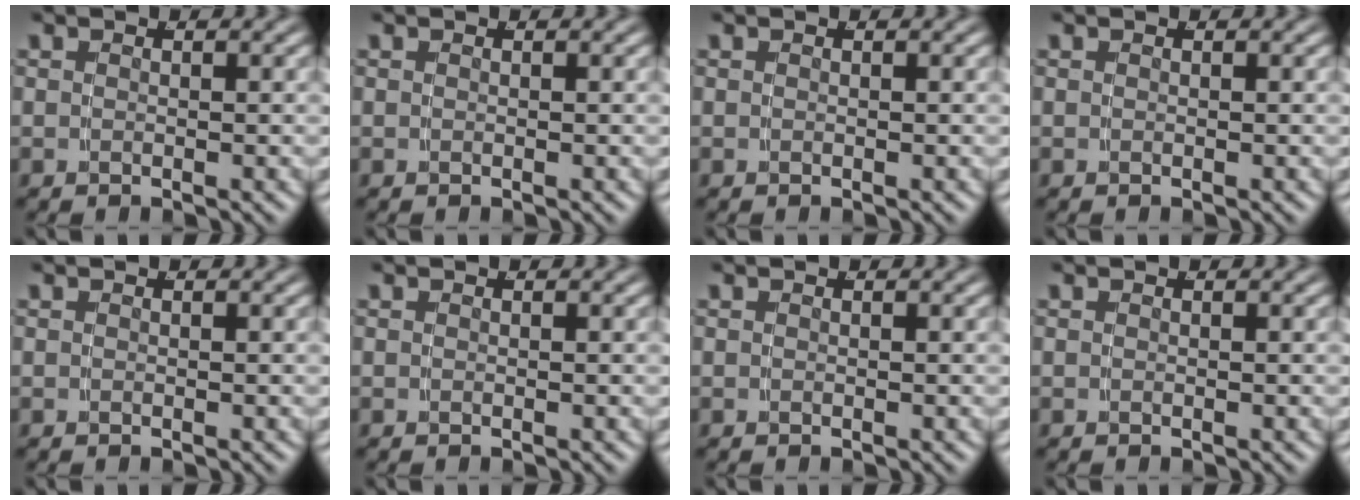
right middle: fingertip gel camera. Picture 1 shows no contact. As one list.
[{"total": 0.0}, {"total": 0.0}, {"total": 0.0}, {"total": 0.0}, {"total": 0.0}, {"total": 0.0}, {"total": 0.0}]